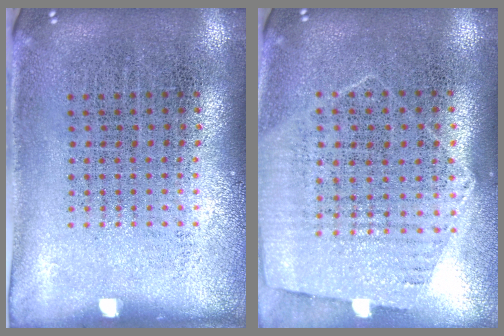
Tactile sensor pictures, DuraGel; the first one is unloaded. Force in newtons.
{"total": 1.1, "press": 1.0, "slide": 0.4}